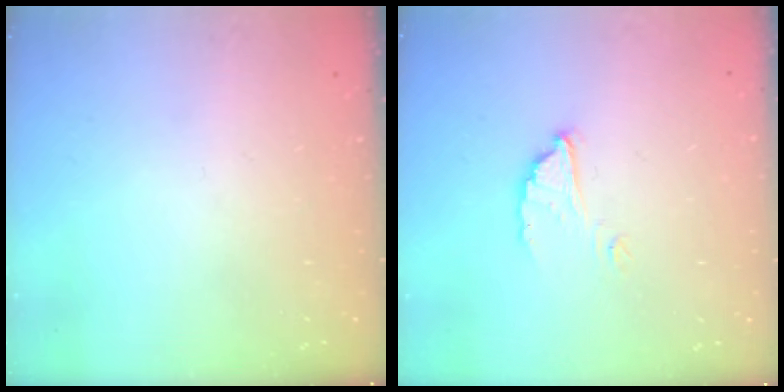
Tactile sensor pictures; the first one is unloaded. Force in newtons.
{"total": 4.4, "press": 4.3, "slide": 0.2}